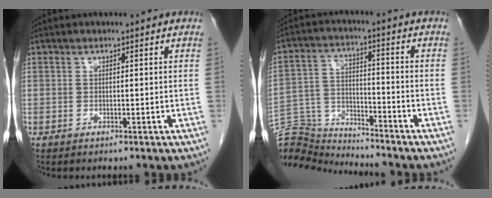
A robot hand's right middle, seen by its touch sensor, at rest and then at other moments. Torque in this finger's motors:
{"motor_torque": [-0.39, -0.58, -0.01, -0.01]}